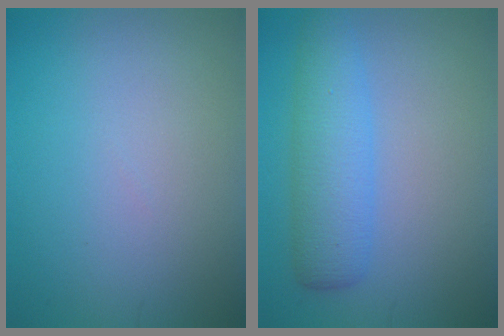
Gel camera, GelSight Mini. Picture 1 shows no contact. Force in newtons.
{"total": 4.6, "press": 4.6, "slide": 0.1}